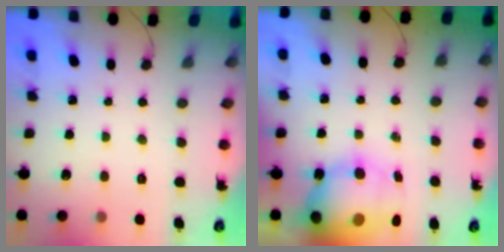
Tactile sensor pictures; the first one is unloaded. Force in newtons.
{"total": 13.7, "press": 13.3, "slide": 3.3}